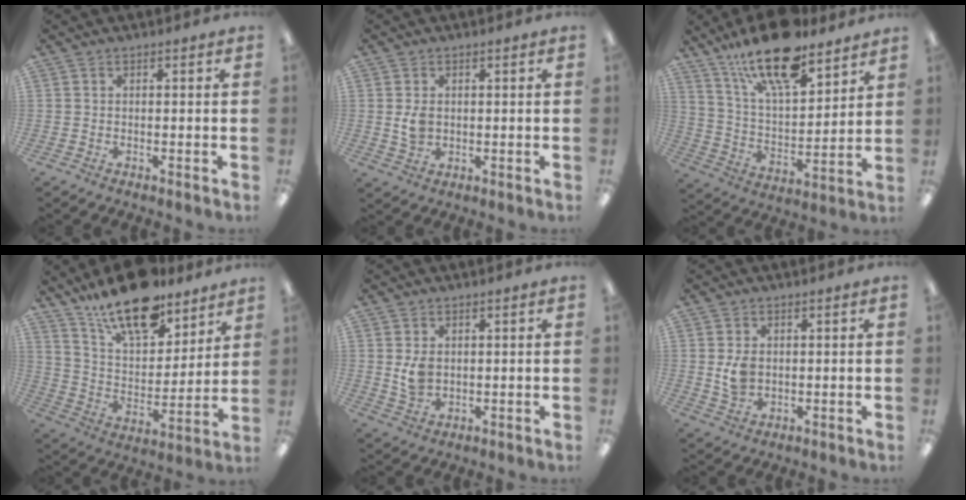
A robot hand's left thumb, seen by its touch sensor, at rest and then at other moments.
{"total": 4.0, "force": [0.4, 2.9, 2.7], "torque": [-0.052, 0.000, 0.006]}
{"total": 19.3, "force": [14.2, 6.6, 11.4], "torque": [-0.201, -0.076, 0.245]}
{"total": 18.4, "force": [14.3, 7.0, 9.3], "torque": [-0.164, -0.084, 0.250]}
{"total": 5.0, "force": [1.2, 3.6, 3.2], "torque": [-0.055, -0.005, 0.020]}
{"total": 5.2, "force": [0.7, 3.9, 3.5], "torque": [-0.065, -0.006, 0.009]}